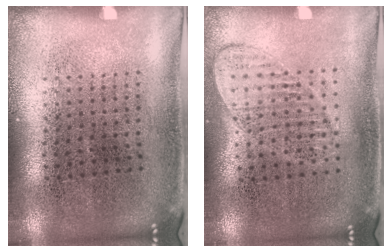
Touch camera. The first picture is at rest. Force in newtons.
{"total": 1.0, "press": 1.0, "slide": 0.2}